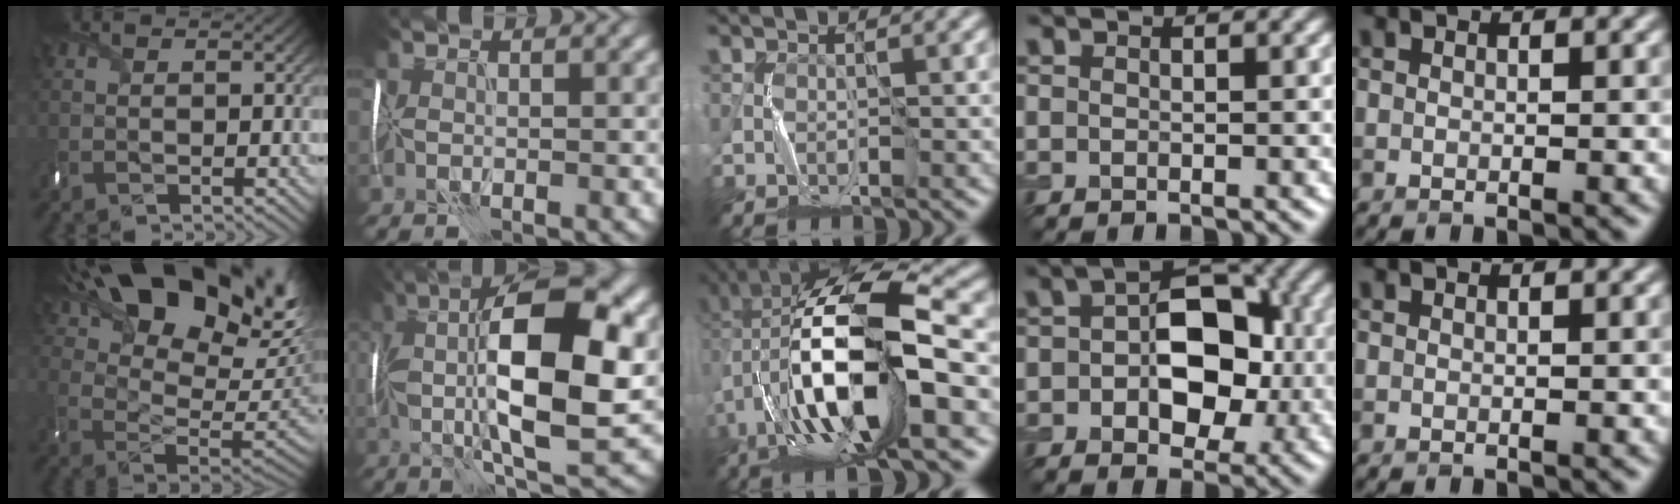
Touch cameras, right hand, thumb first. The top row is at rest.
{"thumb": {"total": 23.4, "force": [13.5, 10.9, 15.7], "torque": [-0.245, 0.045, 0.214]}, "index": {"total": 12.5, "force": [2.0, 3.6, 11.9], "torque": [-0.203, -0.001, 0.033]}, "middle": {"total": 14.8, "force": [-2.2, 5.3, 13.7], "torque": [-0.254, 0.025, -0.044]}, "ring": {"total": 8.1, "force": [0.0, 5.1, 6.2], "torque": [-0.085, 0.013, -0.006]}}